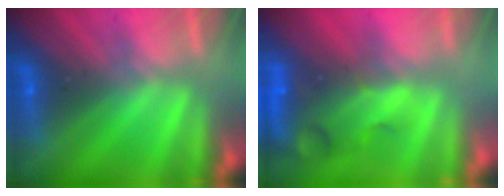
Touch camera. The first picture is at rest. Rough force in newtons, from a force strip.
{"total": 10.4}